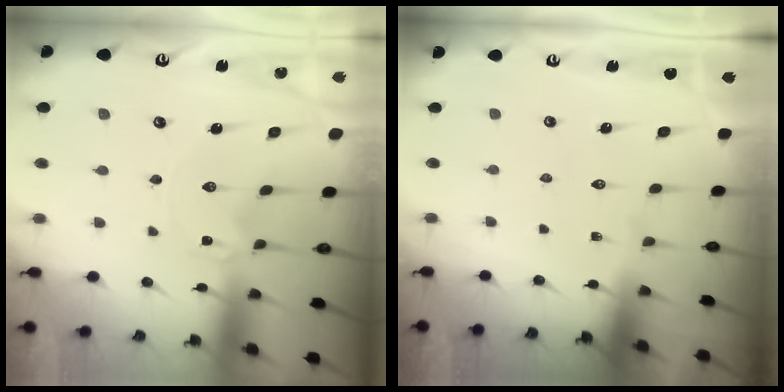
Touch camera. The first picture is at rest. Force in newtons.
{"total": 0.0}